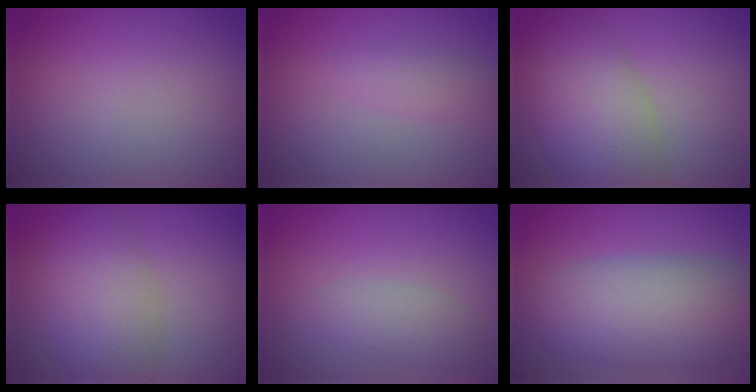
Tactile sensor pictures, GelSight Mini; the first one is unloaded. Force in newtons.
{"total": 1.7, "press": 1.7, "slide": 0.1}
{"total": 7.2, "press": 7.2, "slide": 0.3}
{"total": 5.3, "press": 5.3, "slide": 0.1}
{"total": 2.0, "press": 2.0, "slide": 0.1}
{"total": 8.0, "press": 8.0, "slide": 0.5}